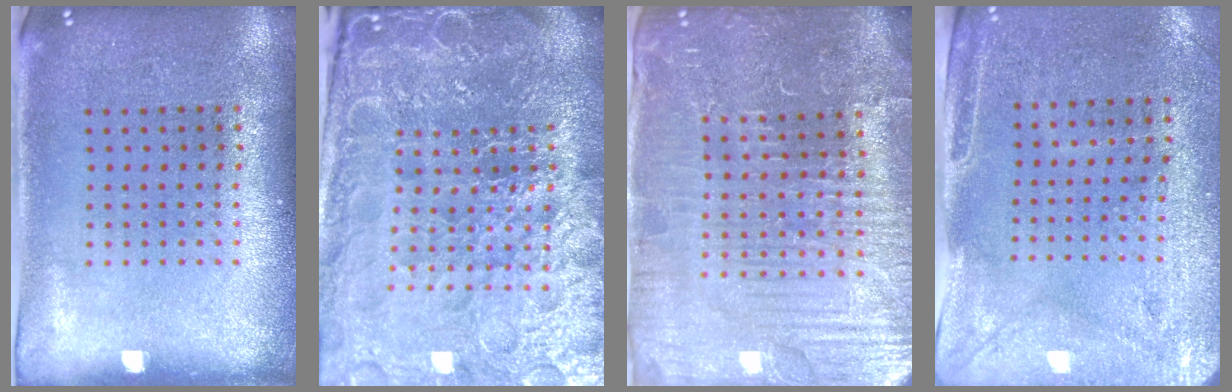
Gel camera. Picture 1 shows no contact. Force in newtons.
{"total": 6.9, "press": 6.0, "slide": 3.3}
{"total": 5.4, "press": 5.0, "slide": 1.9}
{"total": 2.9, "press": 2.5, "slide": 1.5}